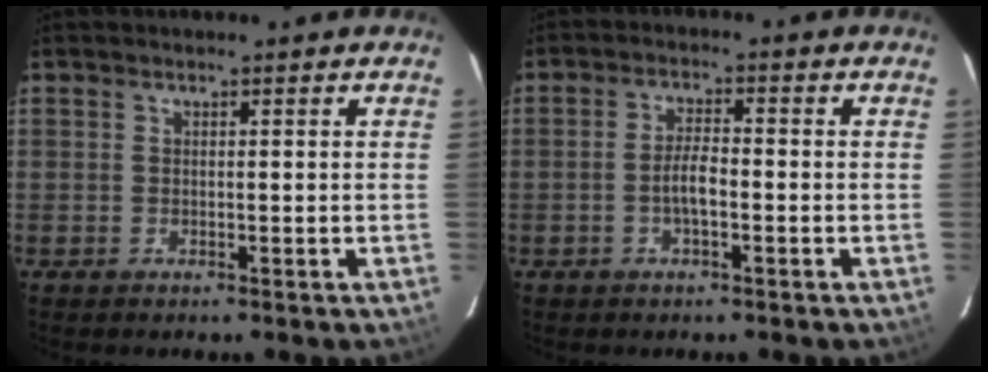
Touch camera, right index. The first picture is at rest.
{"total": 3.9, "force": [-1.3, 1.1, 3.5], "torque": [-0.071, 0.005, -0.023]}